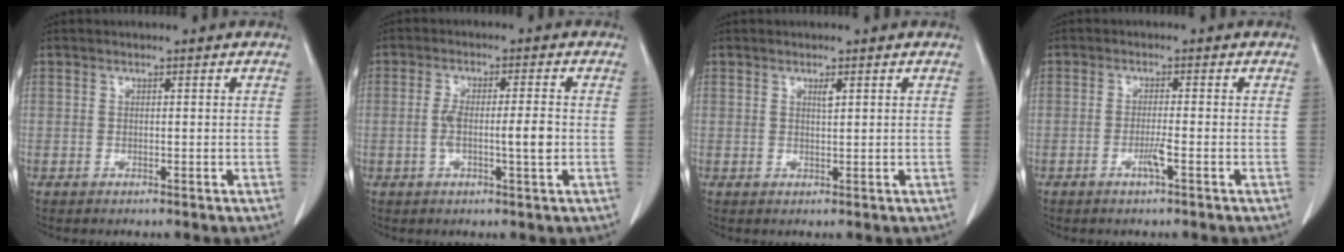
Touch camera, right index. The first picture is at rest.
{"total": 5.5, "force": [-0.7, 0.5, 5.4], "torque": [-0.102, 0.004, -0.009]}
{"total": 1.0, "force": [0.5, 0.1, 0.8], "torque": [-0.020, -0.004, 0.009]}
{"total": 2.1, "force": [-0.9, -0.2, 1.9], "torque": [-0.036, -0.001, -0.018]}